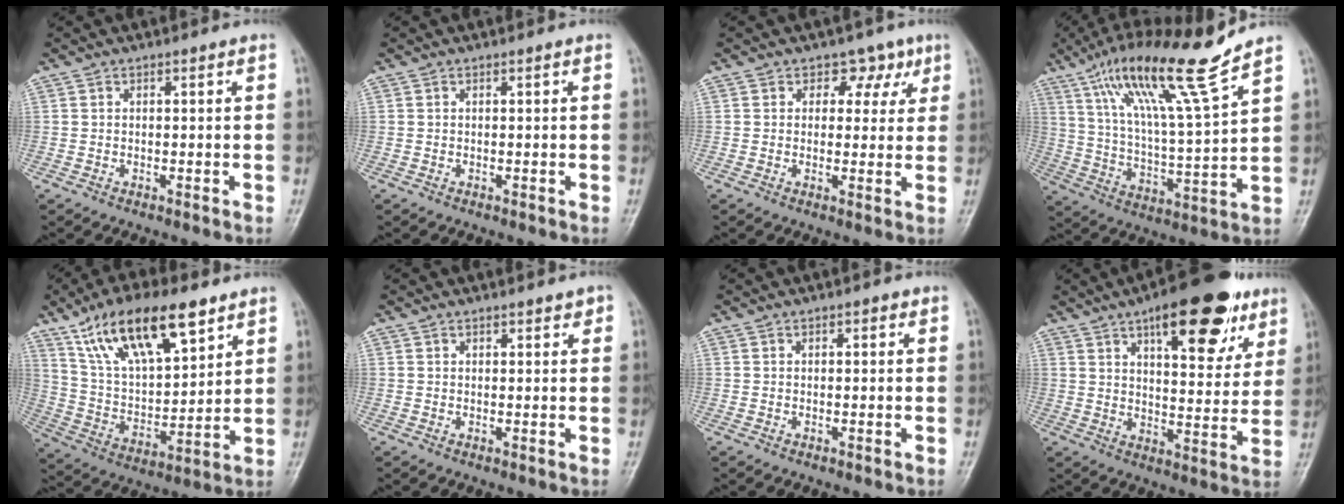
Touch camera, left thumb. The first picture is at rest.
{"total": 0.0}
{"total": 4.8, "force": [2.5, 3.8, 1.6], "torque": [0.017, -0.005, 0.028]}
{"total": 17.8, "force": [11.9, 0.8, 13.2], "torque": [-0.225, -0.053, 0.210]}
{"total": 20.1, "force": [12.0, 8.0, 14.0], "torque": [-0.215, -0.036, 0.228]}
{"total": 1.6, "force": [1.2, 0.8, 0.7], "torque": [0.005, -0.006, 0.014]}
{"total": 1.1, "force": [0.5, 0.6, 0.8], "torque": [-0.004, 0.001, 0.005]}
{"total": 20.0, "force": [11.2, 7.9, 14.5], "torque": [-0.168, -0.033, 0.164]}